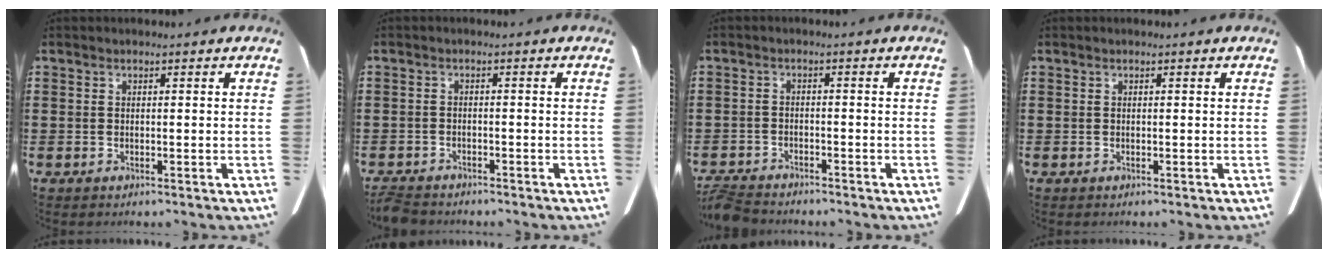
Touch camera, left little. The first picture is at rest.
{"total": 2.1, "force": [-2.1, 0.1, 0.3], "torque": [-0.017, -0.002, -0.047]}
{"total": 2.9, "force": [-2.8, 0.1, 0.4], "torque": [-0.026, -0.006, -0.064]}
{"total": 0.0}